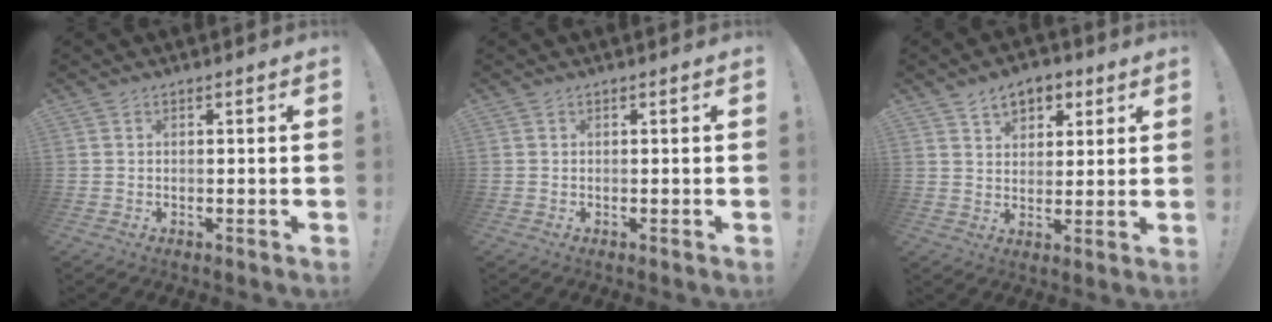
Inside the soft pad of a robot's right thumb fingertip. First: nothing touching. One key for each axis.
{"total": 0.0}
{"total": 7.9, "fx": 4.5, "fy": 5.5, "fz": 3.5, "tx": -0.042, "ty": -0.020, "tz": 0.081}